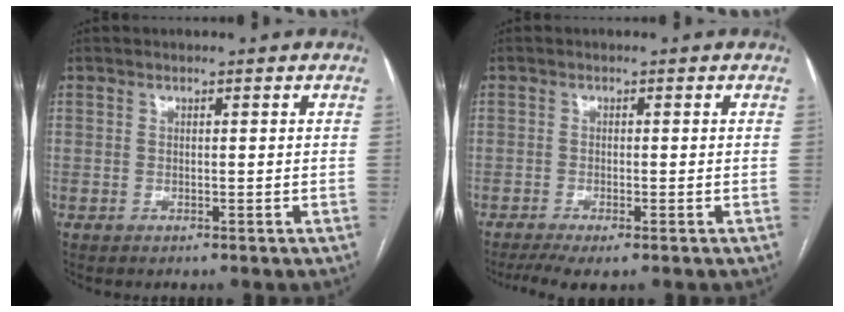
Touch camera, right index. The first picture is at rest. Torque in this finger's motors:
{"motor_torque": [0.40, -0.38, 0.23, 0.05]}